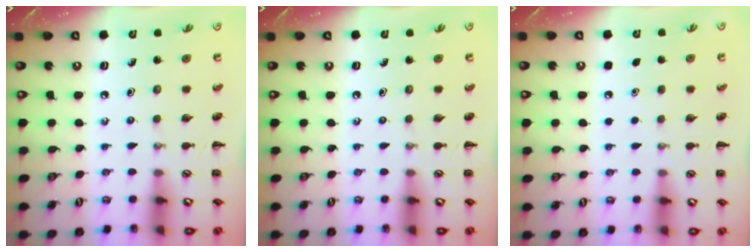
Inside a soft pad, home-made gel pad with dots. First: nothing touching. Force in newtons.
{"total": 0.0}
{"total": 1.6, "press": 1.6, "slide": 0.1}